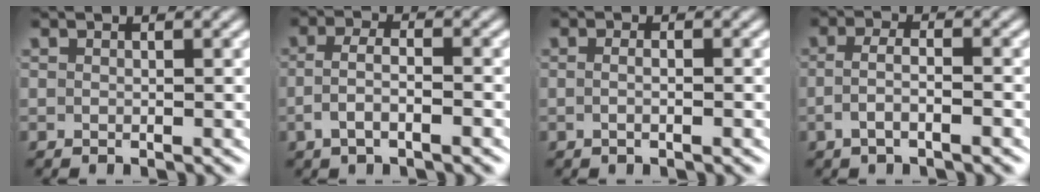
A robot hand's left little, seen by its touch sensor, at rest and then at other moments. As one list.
[{"total": 3.1, "force": [-1.7, 1.2, 2.3], "torque": [-0.045, -0.007, -0.028]}, {"total": 1.2, "force": [-0.7, 0.0, 0.9], "torque": [-0.017, -0.003, -0.011]}, {"total": 2.8, "force": [-1.6, 0.8, 2.1], "torque": [-0.042, -0.008, -0.027]}]